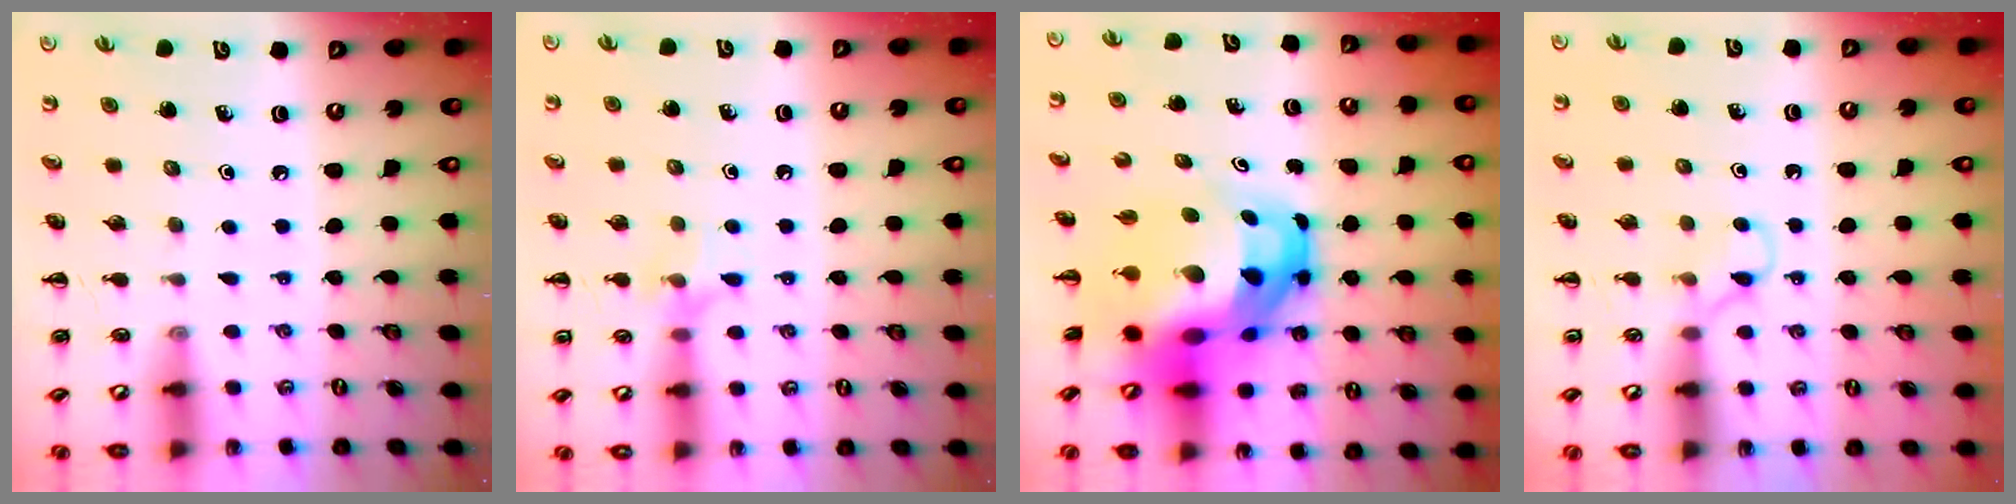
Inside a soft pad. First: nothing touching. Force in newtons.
{"total": 7.0, "press": 6.9, "slide": 1.3}
{"total": 16.3, "press": 15.7, "slide": 4.2}
{"total": 3.1, "press": 2.9, "slide": 1.0}